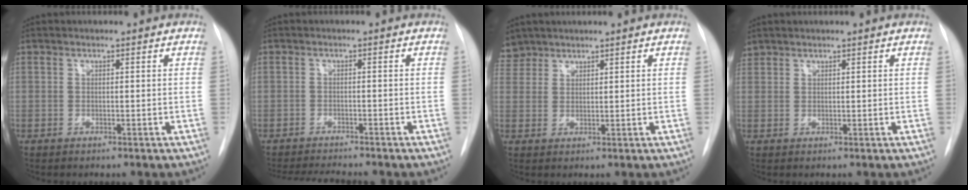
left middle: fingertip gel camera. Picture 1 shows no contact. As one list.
[{"total": 6.9, "force": [-6.4, 0.3, 2.5], "torque": [-0.036, -0.011, -0.098]}, {"total": 3.5, "force": [3.1, 1.7, -0.3], "torque": [0.010, 0.009, 0.061]}, {"total": 1.6, "force": [1.4, 0.7, -0.2], "torque": [0.004, 0.009, 0.028]}]